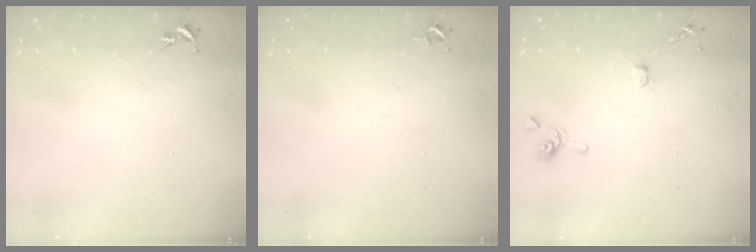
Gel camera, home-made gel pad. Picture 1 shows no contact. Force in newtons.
{"total": 2.4, "press": 2.4, "slide": 0.3}
{"total": 4.6, "press": 4.6, "slide": 0.7}